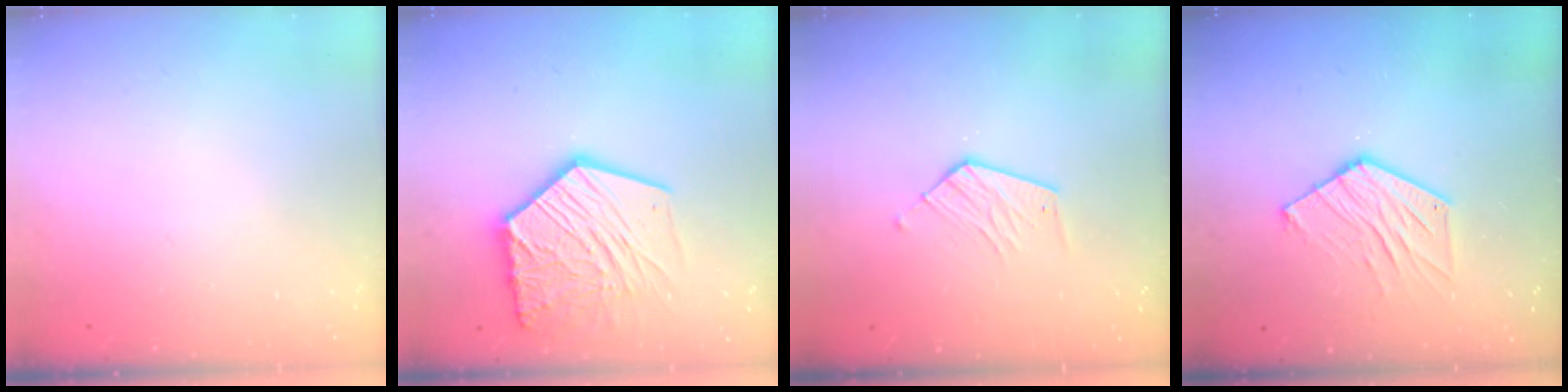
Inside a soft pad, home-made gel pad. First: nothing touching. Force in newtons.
{"total": 19.1, "press": 19.0, "slide": 1.8}
{"total": 6.9, "press": 6.9, "slide": 0.2}
{"total": 10.1, "press": 10.1, "slide": 0.9}